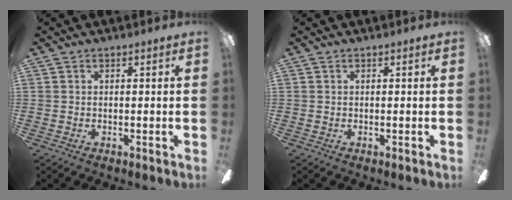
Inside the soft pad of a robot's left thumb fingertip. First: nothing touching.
{"total": 0.0}